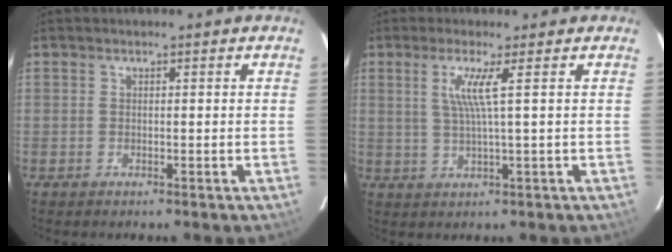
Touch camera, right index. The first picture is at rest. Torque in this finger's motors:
{"motor_torque": [-0.07, 0.03, 0.22, 0.07]}